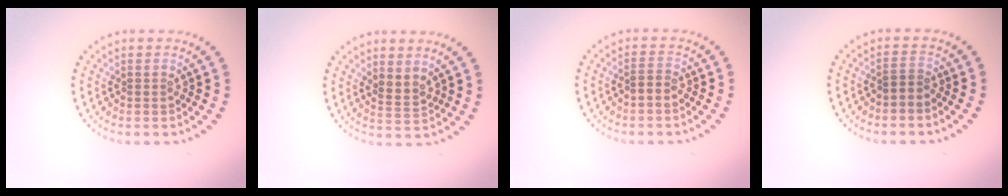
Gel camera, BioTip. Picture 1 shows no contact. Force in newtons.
{"total": 1.7, "press": 1.4, "slide": 1.1}
{"total": 0.8, "press": 0.8, "slide": 0.3}
{"total": 0.9, "press": 0.6, "slide": 0.6}